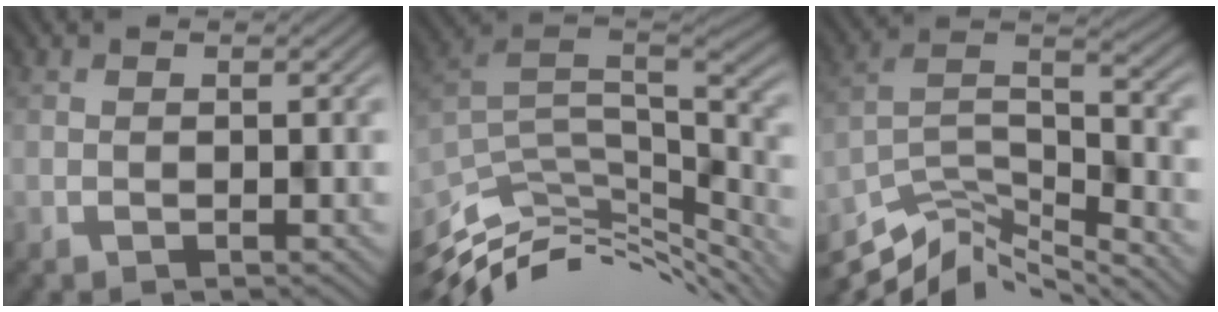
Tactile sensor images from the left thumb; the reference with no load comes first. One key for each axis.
{"total": 10.4, "fx": -6.5, "fy": 3.5, "fz": 7.4, "tx": -0.160, "ty": -0.004, "tz": -0.105}
{"total": 10.3, "fx": -8.4, "fy": 2.6, "fz": 5.3, "tx": -0.095, "ty": -0.002, "tz": -0.155}